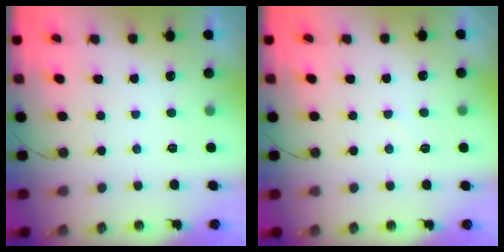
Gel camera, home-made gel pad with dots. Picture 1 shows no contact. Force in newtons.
{"total": 2.5, "press": 2.5, "slide": 0.3}